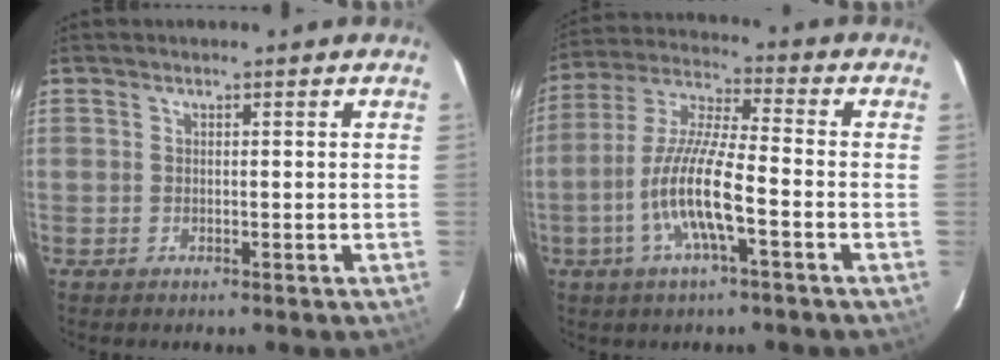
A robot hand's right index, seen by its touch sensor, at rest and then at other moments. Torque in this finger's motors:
{"motor_torque": [1.02, -0.81, 0.62, 0.21]}